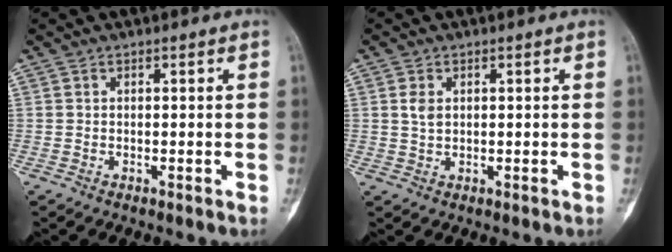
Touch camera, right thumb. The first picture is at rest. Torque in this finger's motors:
{"motor_torque": [-0.22, 0.15, 0.37, 0.03, 0.00]}